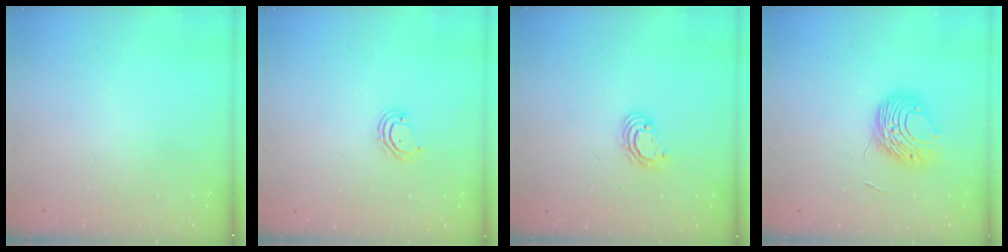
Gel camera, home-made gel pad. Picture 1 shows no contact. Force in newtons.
{"total": 4.6, "press": 4.6, "slide": 0.3}
{"total": 4.3, "press": 4.3, "slide": 0.1}
{"total": 8.8, "press": 8.8, "slide": 0.3}